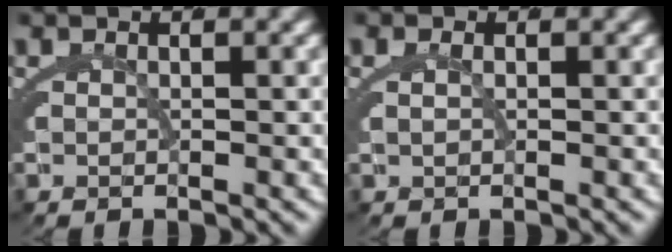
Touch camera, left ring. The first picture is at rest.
{"total": 0.9, "force": [0.2, 0.6, 0.7], "torque": [-0.015, 0.007, 0.000]}